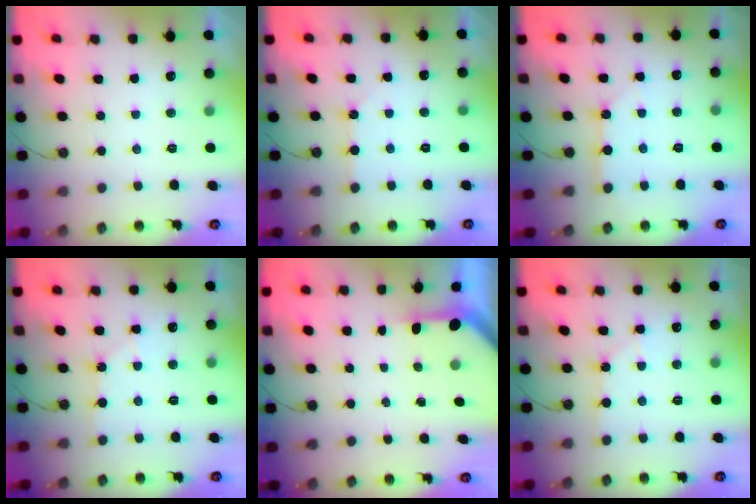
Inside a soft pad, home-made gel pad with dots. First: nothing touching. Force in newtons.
{"total": 2.3, "press": 2.3, "slide": 0.3}
{"total": 2.8, "press": 2.8, "slide": 0.3}
{"total": 4.7, "press": 4.6, "slide": 0.7}
{"total": 3.0, "press": 3.0, "slide": 0.2}
{"total": 4.7, "press": 4.6, "slide": 0.7}